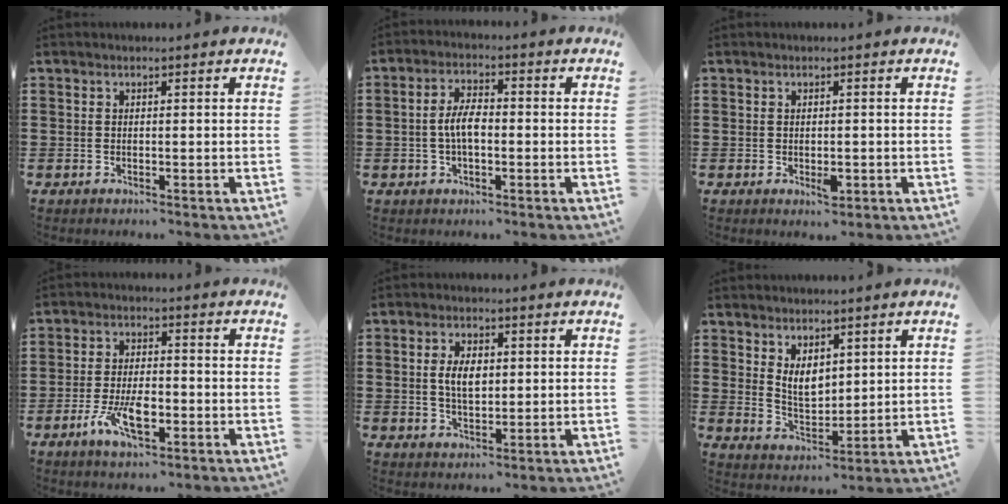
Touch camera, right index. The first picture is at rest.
{"total": 4.9, "force": [-0.6, 2.3, 4.3], "torque": [-0.092, 0.003, -0.016]}
{"total": 1.9, "force": [-0.5, 1.0, 1.6], "torque": [-0.029, 0.001, -0.009]}
{"total": 7.3, "force": [-3.0, 3.0, 6.0], "torque": [-0.129, -0.005, -0.056]}
{"total": 4.7, "force": [0.5, 2.5, 3.9], "torque": [-0.078, 0.005, 0.002]}
{"total": 4.9, "force": [2.6, 2.9, 2.9], "torque": [-0.060, -0.003, 0.047]}